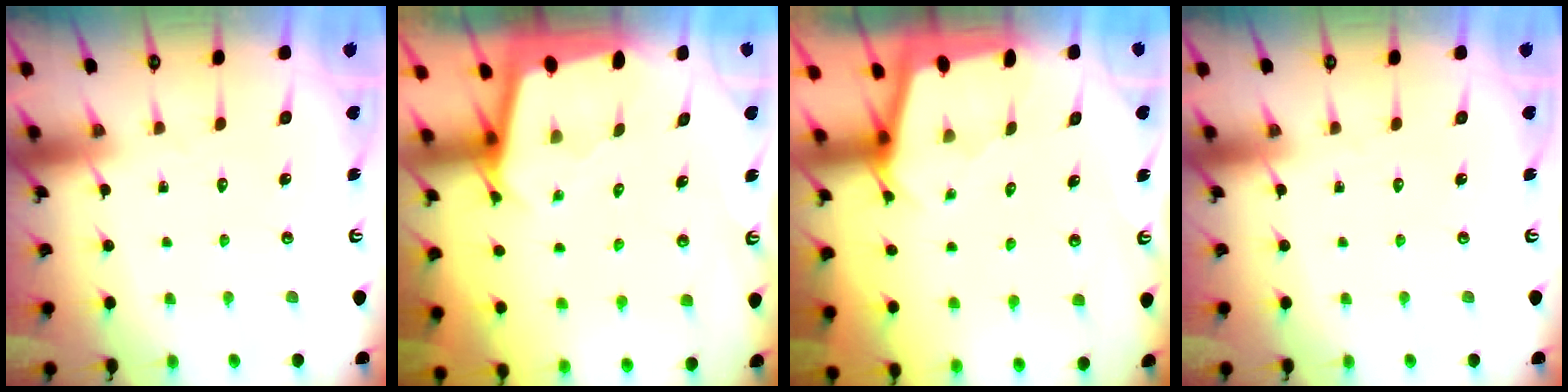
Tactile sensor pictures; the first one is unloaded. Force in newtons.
{"total": 2.5, "press": 2.5, "slide": 0.1}
{"total": 1.8, "press": 1.8, "slide": 0.3}
{"total": 0.0}